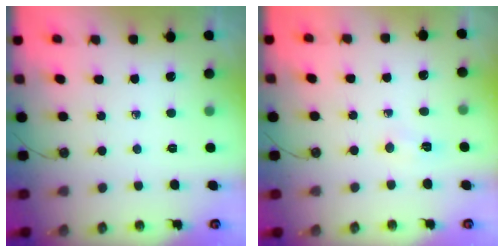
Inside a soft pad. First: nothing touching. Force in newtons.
{"total": 3.2, "press": 2.7, "slide": 1.7}